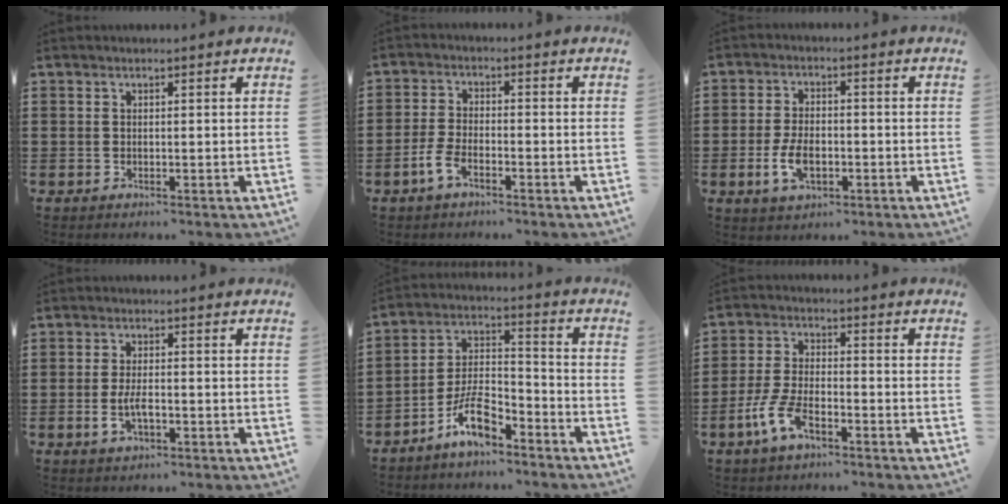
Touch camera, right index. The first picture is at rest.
{"total": 3.6, "force": [-2.4, 1.3, 2.4], "torque": [-0.063, -0.001, -0.051]}
{"total": 5.3, "force": [-1.5, 3.0, 4.1], "torque": [-0.100, -0.003, -0.033]}
{"total": 4.1, "force": [-1.1, 1.5, 3.6], "torque": [-0.079, -0.005, -0.022]}
{"total": 8.8, "force": [-6.2, 3.1, 5.5], "torque": [-0.110, 0.011, -0.117]}
{"total": 7.0, "force": [-3.9, 2.7, 5.1], "torque": [-0.123, -0.003, -0.078]}